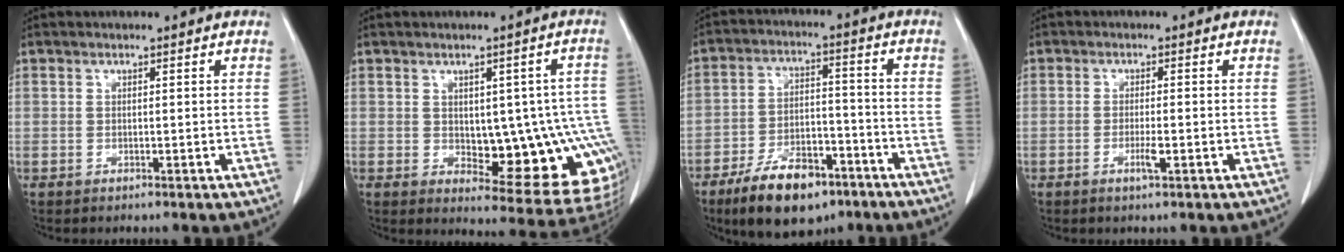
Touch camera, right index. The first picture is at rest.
{"total": 14.8, "force": [-1.7, 5.7, 13.5], "torque": [-0.119, 0.018, 0.003]}
{"total": 12.6, "force": [-8.4, 5.3, 7.8], "torque": [-0.136, 0.000, -0.142]}
{"total": 2.3, "force": [-0.9, 0.1, 2.1], "torque": [-0.042, -0.001, -0.015]}